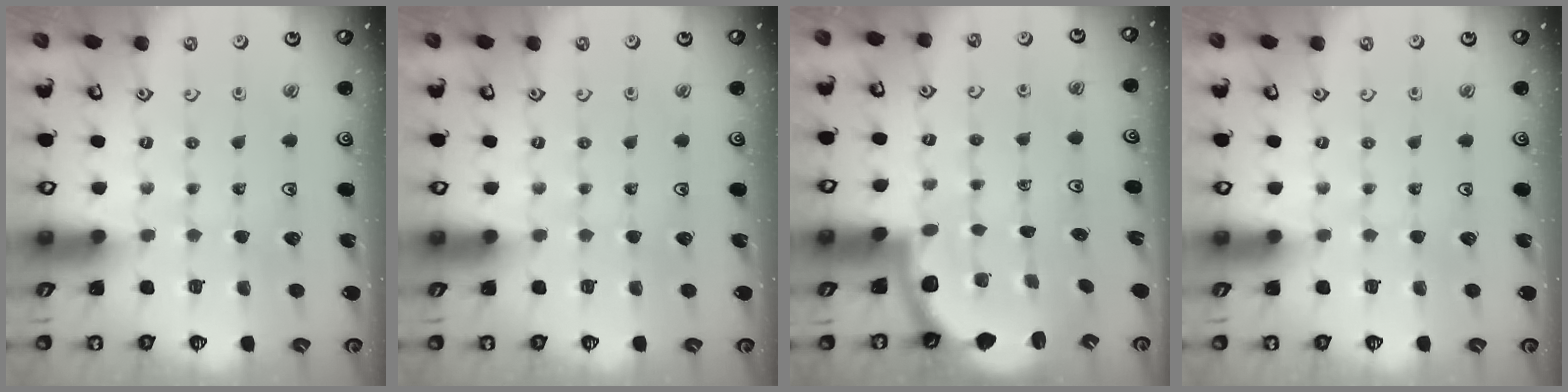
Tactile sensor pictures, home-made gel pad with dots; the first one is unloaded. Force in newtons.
{"total": 0.0}
{"total": 2.4, "press": 2.3, "slide": 0.6}
{"total": 0.0}